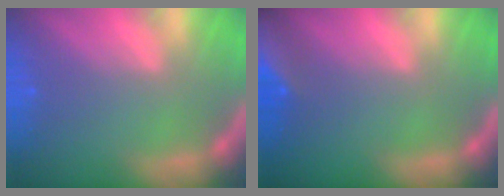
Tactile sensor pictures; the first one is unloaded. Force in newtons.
{"total": 8.5}